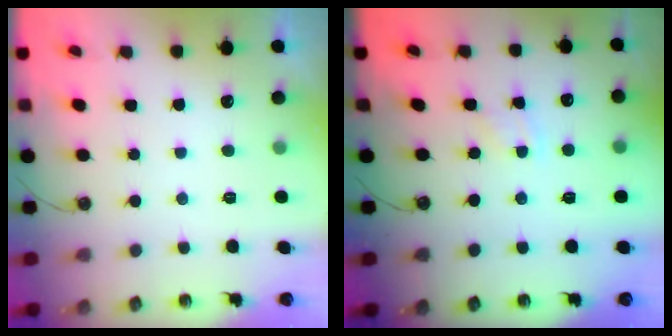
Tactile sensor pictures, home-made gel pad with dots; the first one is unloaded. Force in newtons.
{"total": 2.0, "press": 2.0, "slide": 0.4}